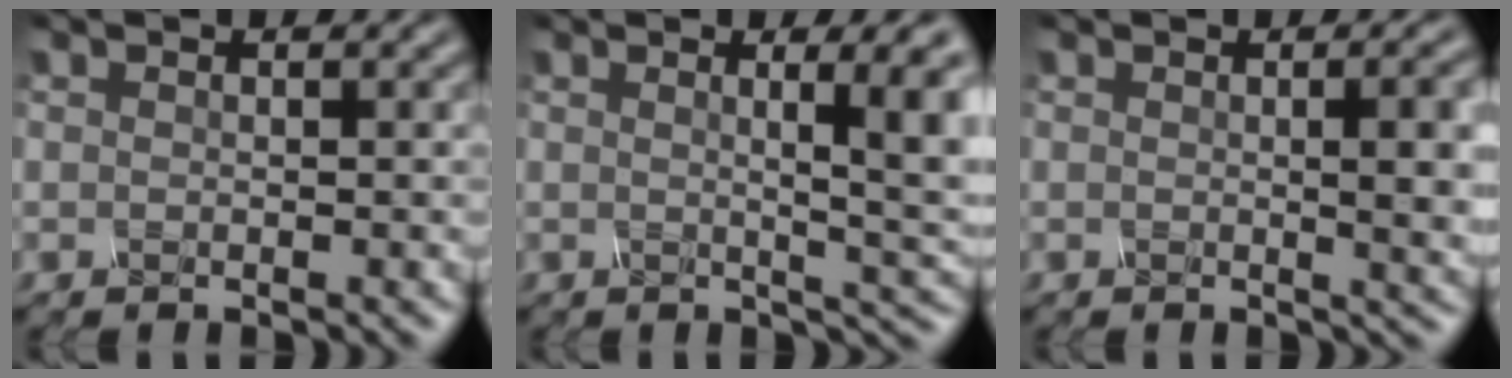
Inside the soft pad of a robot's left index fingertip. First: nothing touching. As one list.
[{"total": 7.3, "force": [1.1, 1.8, 7.0], "torque": [-0.068, 0.009, 0.014]}, {"total": 4.9, "force": [0.3, 1.5, 4.7], "torque": [-0.045, 0.006, 0.004]}]